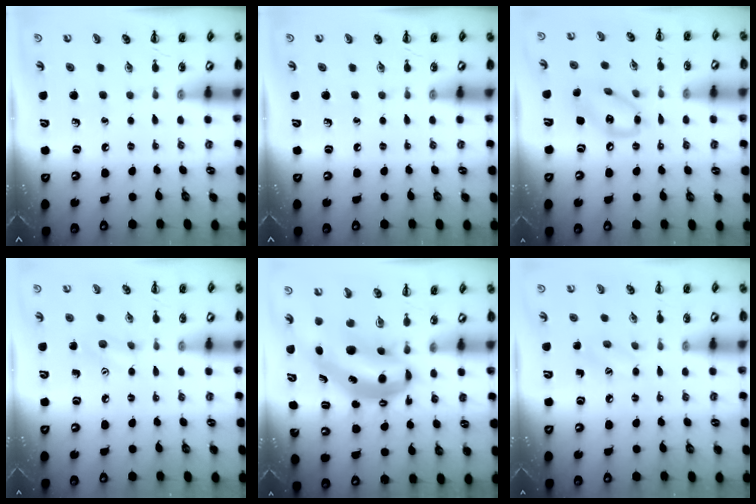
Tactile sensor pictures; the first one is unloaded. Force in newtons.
{"total": 0.0}
{"total": 10.9, "press": 10.6, "slide": 2.2}
{"total": 7.3, "press": 7.1, "slide": 1.6}
{"total": 8.9, "press": 8.6, "slide": 2.1}
{"total": 5.8, "press": 5.6, "slide": 1.5}